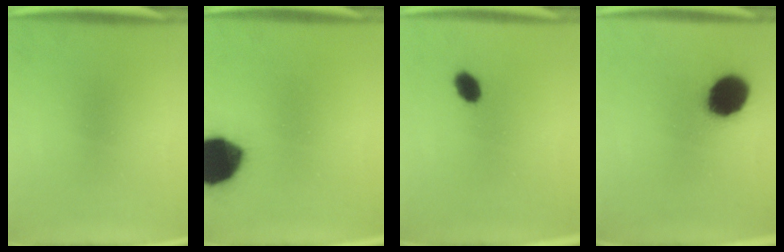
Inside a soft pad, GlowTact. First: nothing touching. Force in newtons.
{"total": 17.9}
{"total": 3.6}
{"total": 13.9}